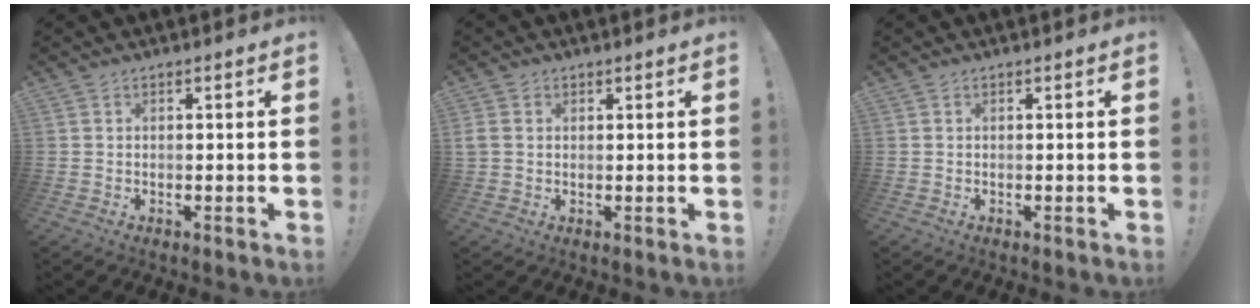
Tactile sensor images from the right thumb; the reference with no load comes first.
{"total": 3.2, "force": [0.9, 2.6, 1.6], "torque": [-0.031, 0.005, 0.021]}
{"total": 0.0}